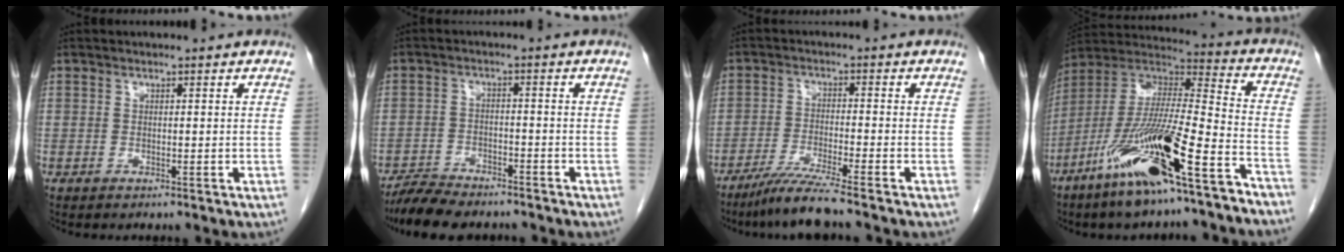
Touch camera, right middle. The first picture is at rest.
{"total": 7.8, "force": [-7.2, 1.6, 2.7], "torque": [-0.047, -0.016, -0.121]}
{"total": 7.1, "force": [-5.9, -2.0, 3.5], "torque": [-0.068, -0.032, -0.117]}
{"total": 20.8, "force": [-13.0, 2.2, 16.1], "torque": [-0.307, -0.023, -0.235]}